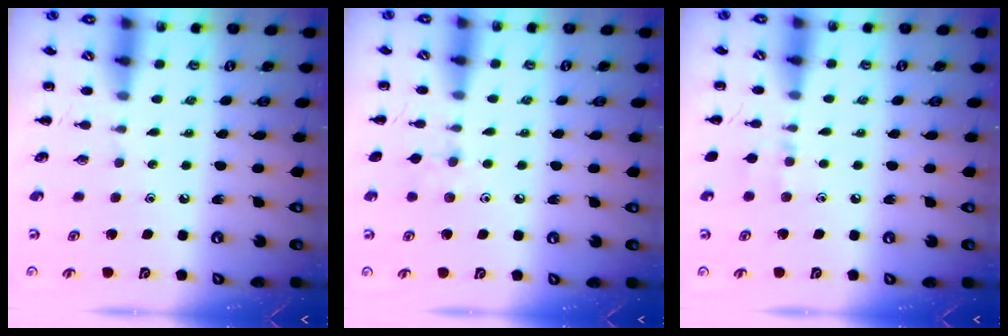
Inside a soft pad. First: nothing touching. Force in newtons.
{"total": 4.9, "press": 4.5, "slide": 1.9}
{"total": 5.6, "press": 5.3, "slide": 1.9}